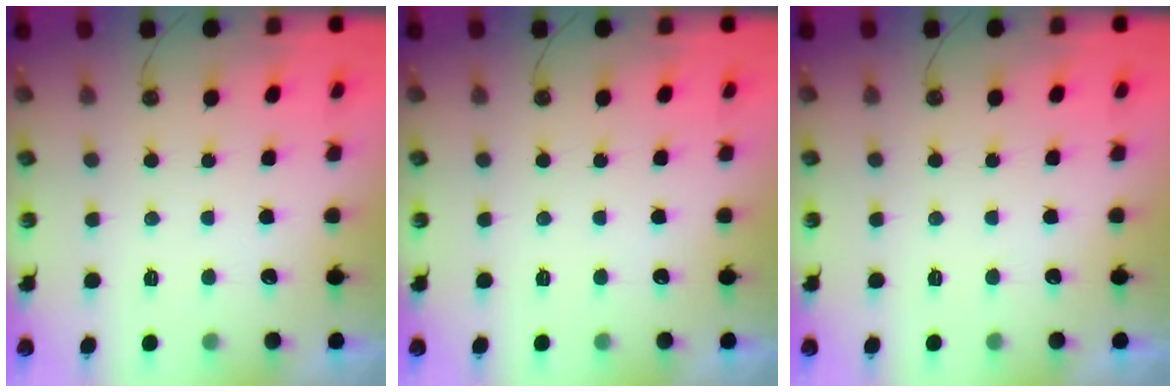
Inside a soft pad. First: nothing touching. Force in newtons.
{"total": 0.0}
{"total": 0.0}